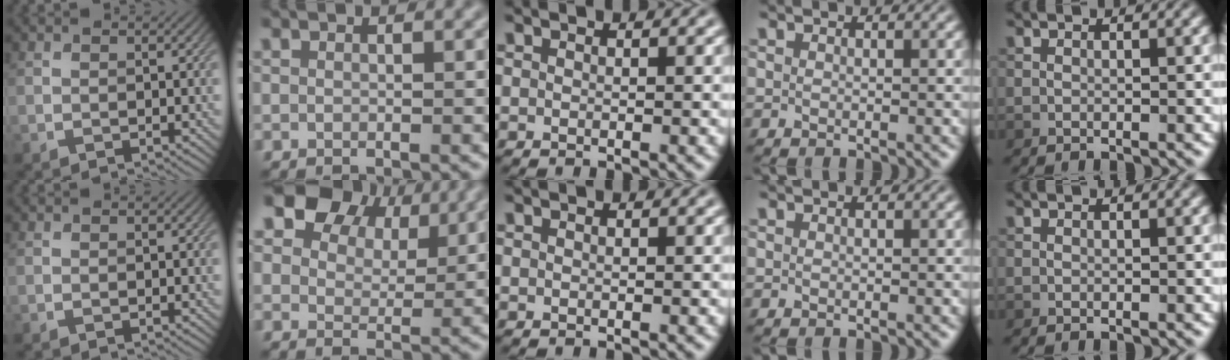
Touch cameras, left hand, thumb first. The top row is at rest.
{"index": {"total": 8.4, "force": [5.4, 5.1, 4.0], "torque": [-0.080, 0.008, 0.094]}}